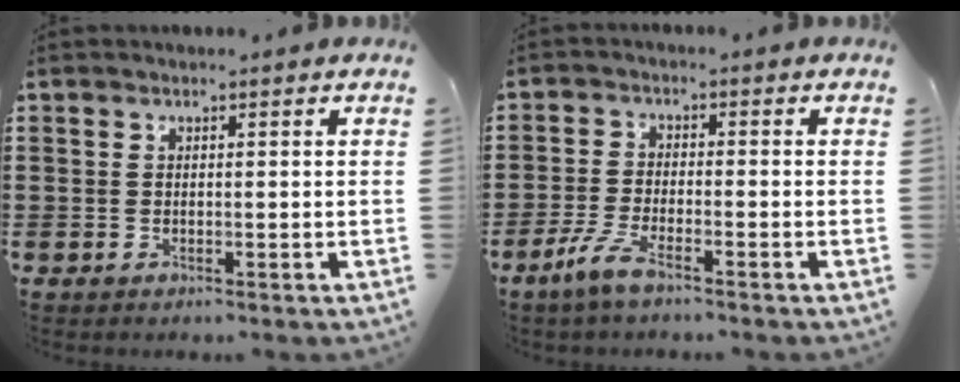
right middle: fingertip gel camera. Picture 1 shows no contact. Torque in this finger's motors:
{"motor_torque": [1.20, -0.55, 0.44, 0.10]}